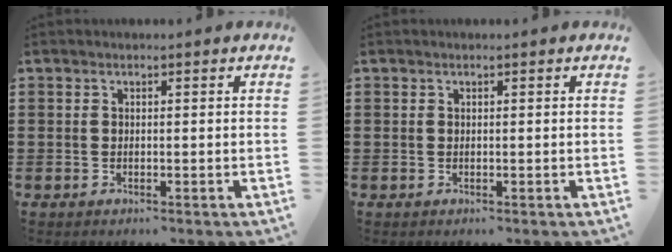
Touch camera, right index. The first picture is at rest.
{"total": 0.0}